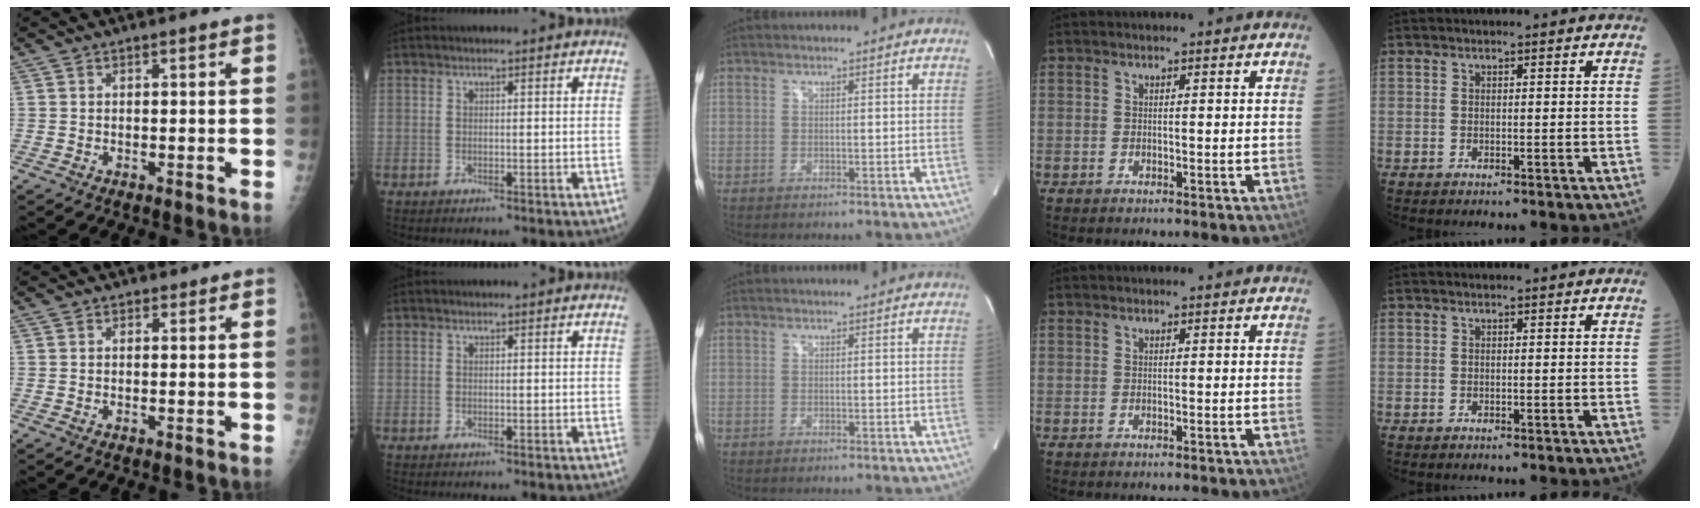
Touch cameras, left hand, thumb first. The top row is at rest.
{}